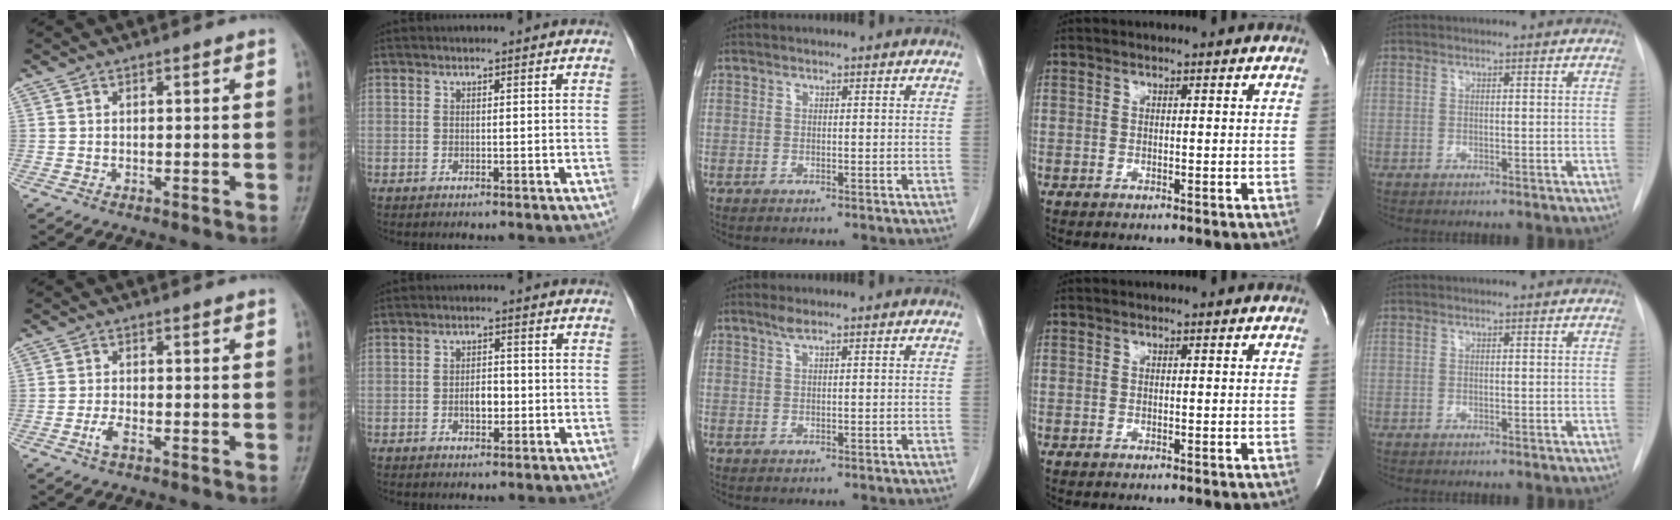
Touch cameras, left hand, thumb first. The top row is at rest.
{"thumb": {"total": 2.2, "force": [-1.0, 0.7, 1.8], "torque": [-0.043, 0.005, -0.022]}, "index": {"total": 2.9, "force": [-1.0, 1.5, 2.3], "torque": [-0.038, 0.001, -0.014]}, "middle": {"total": 1.3, "force": [0.9, -0.1, 0.9], "torque": [-0.024, 0.006, 0.022]}}